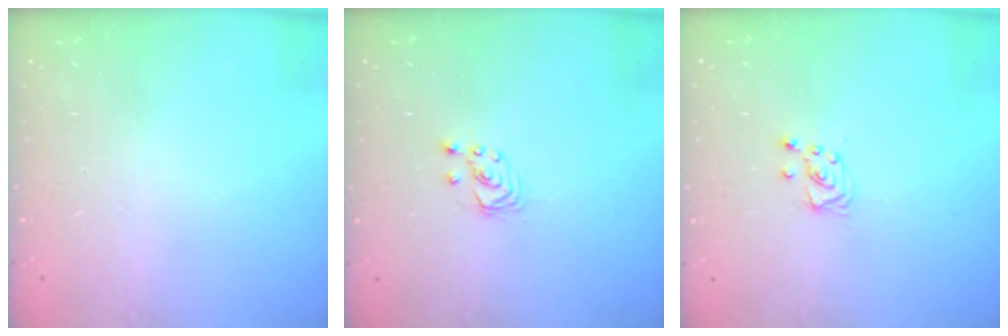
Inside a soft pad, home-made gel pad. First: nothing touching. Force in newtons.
{"total": 2.1, "press": 2.1, "slide": 0.3}
{"total": 4.3, "press": 4.3, "slide": 0.3}